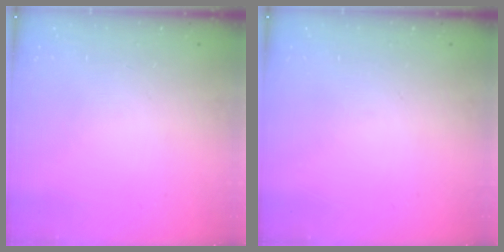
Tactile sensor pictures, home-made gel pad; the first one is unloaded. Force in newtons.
{"total": 0.0}